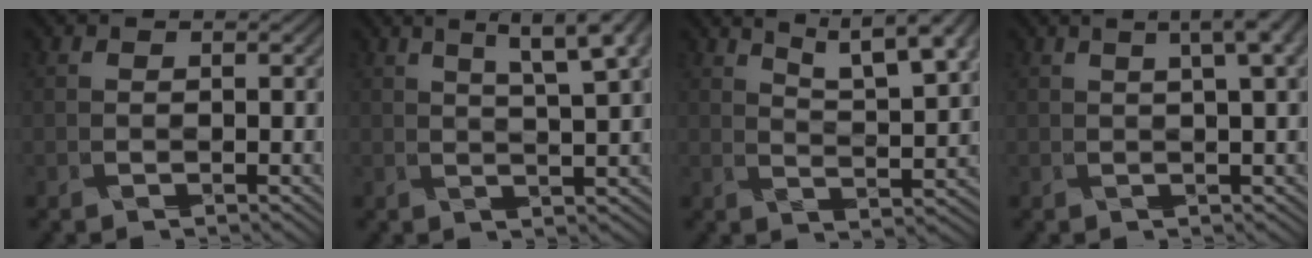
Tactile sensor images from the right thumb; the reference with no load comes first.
{"total": 6.0, "force": [3.5, 0.0, 4.9], "torque": [-0.087, 0.016, 0.059]}
{"total": 8.3, "force": [6.3, 1.0, 5.2], "torque": [-0.092, 0.005, 0.096]}
{"total": 4.3, "force": [1.8, 0.2, 3.9], "torque": [-0.072, 0.008, 0.033]}